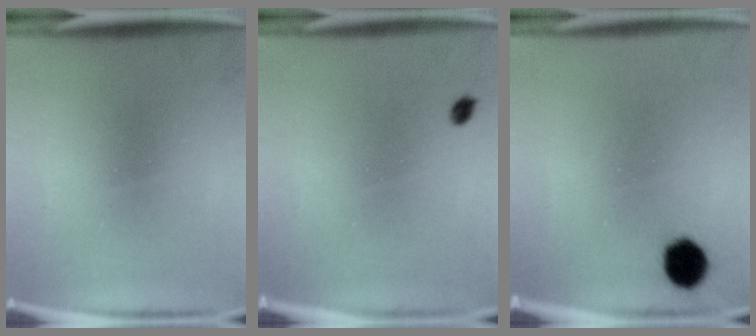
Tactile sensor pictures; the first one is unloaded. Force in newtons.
{"total": 1.0}
{"total": 6.4}